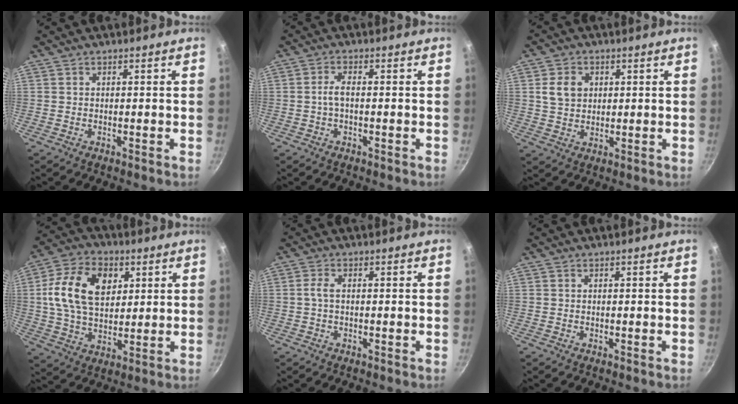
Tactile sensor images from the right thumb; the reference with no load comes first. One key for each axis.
{"total": 2.5, "fx": -0.4, "fy": 0.9, "fz": 2.4, "tx": -0.056, "ty": 0.012, "tz": -0.012}
{"total": 6.0, "fx": 1.5, "fy": 4.8, "fz": 3.3, "tx": -0.043, "ty": 0.001, "tz": 0.026}
{"total": 15.8, "fx": 3.9, "fy": 10.7, "fz": 10.9, "tx": -0.182, "ty": 0.001, "tz": 0.062}
{"total": 2.2, "fx": 0.0, "fy": 1.0, "fz": 1.9, "tx": -0.047, "ty": 0.007, "tz": -0.002}
{"total": 0.0}